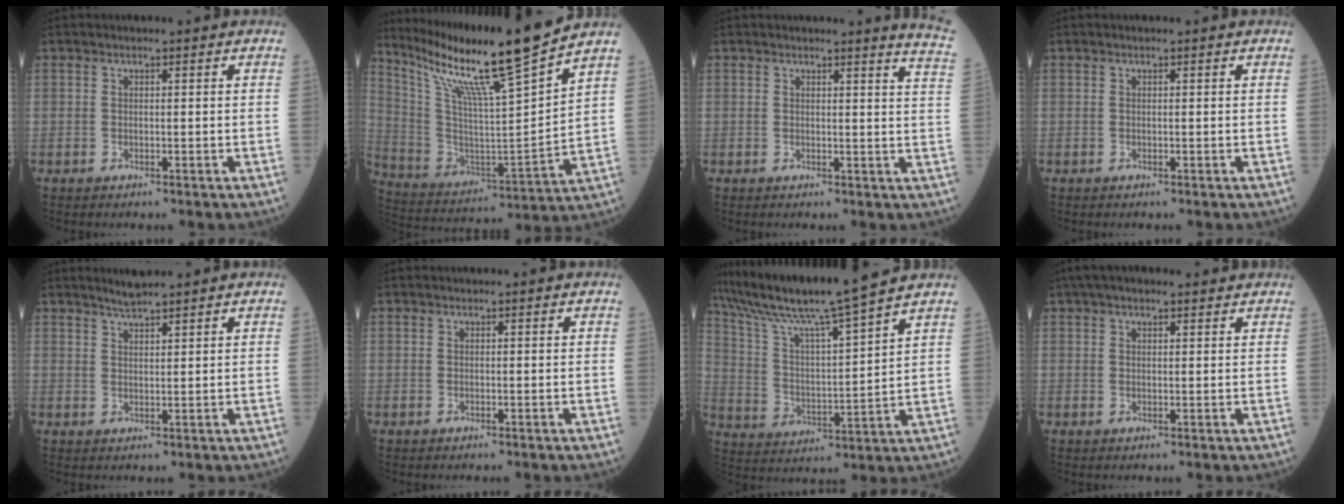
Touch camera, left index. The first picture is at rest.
{"total": 19.4, "force": [15.5, -1.6, 11.6], "torque": [-0.209, -0.026, 0.271]}
{"total": 6.2, "force": [5.9, -0.9, 1.6], "torque": [-0.014, -0.062, 0.036]}
{"total": 0.0}
{"total": 2.8, "force": [2.6, -0.2, 1.1], "torque": [-0.023, 0.005, 0.049]}
{"total": 0.0}
{"total": 16.4, "force": [14.1, -1.6, 8.1], "torque": [-0.154, 0.007, 0.247]}
{"total": 5.3, "force": [4.1, 1.6, 3.0], "torque": [-0.048, 0.040, 0.065]}